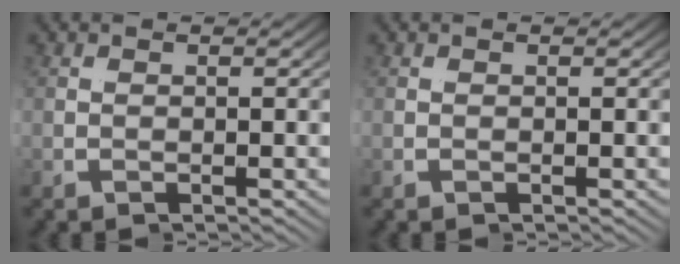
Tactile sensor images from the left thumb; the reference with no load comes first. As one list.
[{"total": 0.0}]